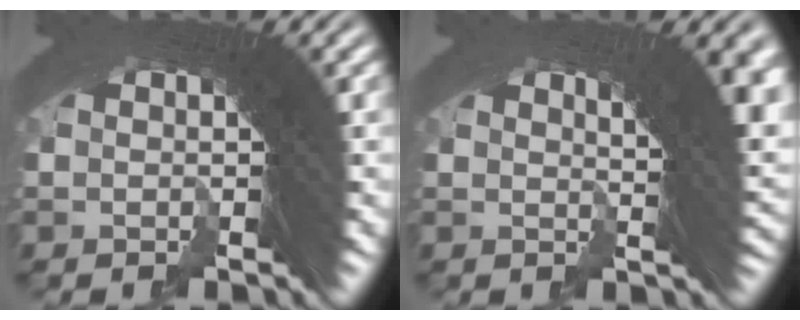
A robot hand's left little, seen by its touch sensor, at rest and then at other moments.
{"total": 5.4, "force": [2.4, 0.3, 4.8], "torque": [-0.039, 0.013, 0.034]}